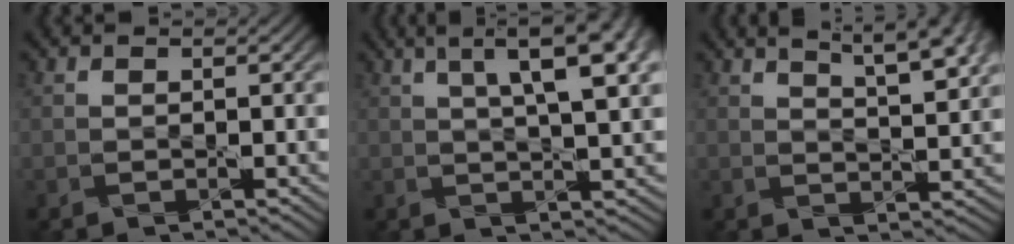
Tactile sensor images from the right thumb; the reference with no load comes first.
{"total": 11.2, "force": [4.8, 3.0, 9.6], "torque": [-0.125, 0.028, 0.064]}
{"total": 9.5, "force": [5.8, 2.9, 7.0], "torque": [-0.093, 0.016, 0.069]}